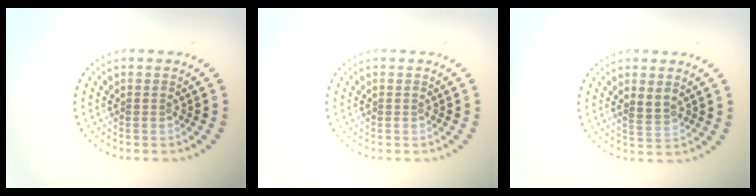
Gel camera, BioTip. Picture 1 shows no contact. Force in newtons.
{"total": 0.0}
{"total": 1.9, "press": 1.8, "slide": 0.6}